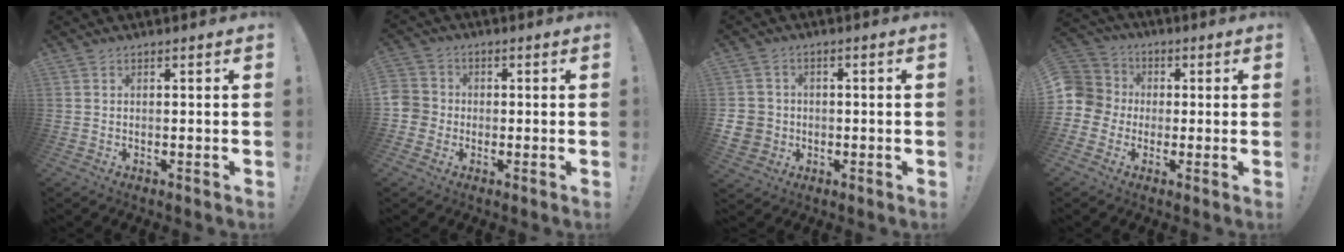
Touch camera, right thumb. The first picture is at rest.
{"total": 5.4, "force": [-1.4, 5.0, 1.4], "torque": [-0.036, 0.017, -0.025]}
{"total": 6.7, "force": [-1.0, 6.2, 2.2], "torque": [-0.044, 0.013, -0.016]}
{"total": 8.6, "force": [-1.2, 8.2, 2.3], "torque": [-0.049, 0.015, -0.019]}